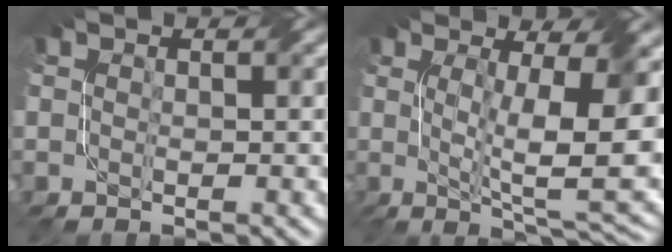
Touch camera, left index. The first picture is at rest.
{"total": 11.3, "force": [1.5, 2.7, 10.8], "torque": [-0.160, -0.011, 0.026]}